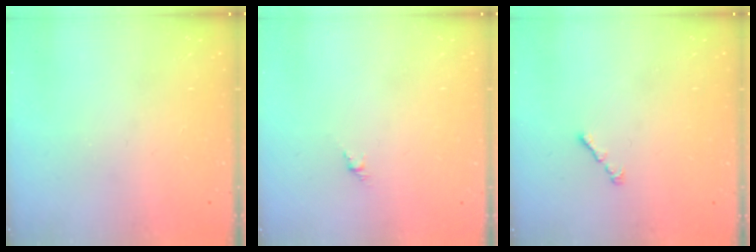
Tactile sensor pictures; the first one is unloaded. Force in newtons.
{"total": 1.5, "press": 1.4, "slide": 0.6}
{"total": 1.0, "press": 0.9, "slide": 0.5}